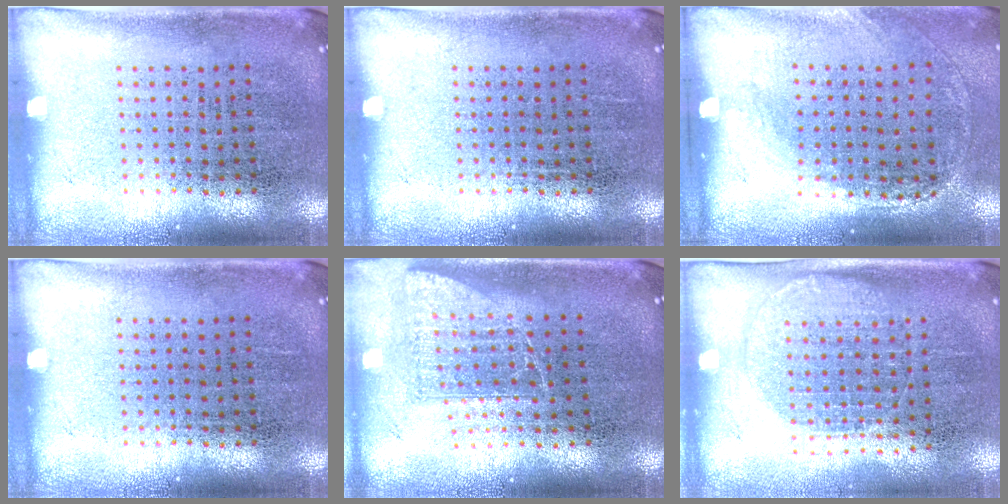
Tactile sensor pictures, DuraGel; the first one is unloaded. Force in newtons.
{"total": 0.0}
{"total": 1.3, "press": 0.9, "slide": 0.9}
{"total": 0.0}
{"total": 1.4, "press": 1.1, "slide": 0.9}
{"total": 1.3, "press": 1.2, "slide": 0.5}